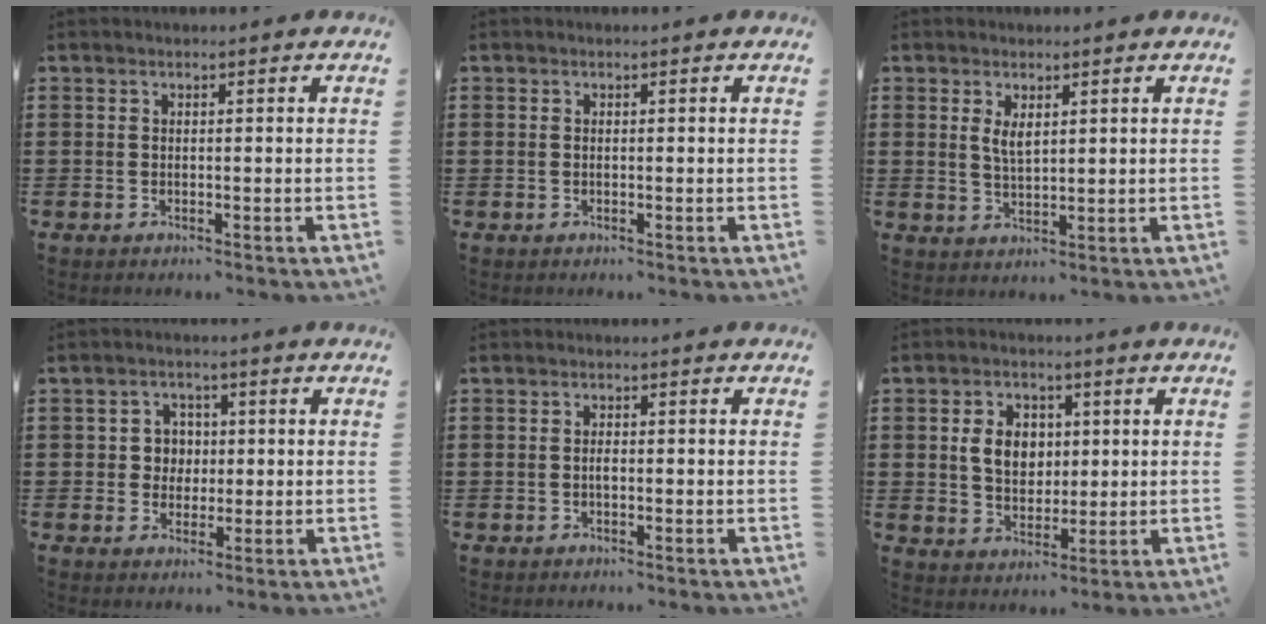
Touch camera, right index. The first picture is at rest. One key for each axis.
{"total": 0.0}
{"total": 2.9, "fx": 1.2, "fy": 1.2, "fz": 2.3, "tx": -0.049, "ty": 0.003, "tz": 0.020}
{"total": 3.8, "fx": 0.2, "fy": 3.5, "fz": 1.3, "tx": -0.039, "ty": 0.013, "tz": -0.001}
{"total": 0.9, "fx": -0.2, "fy": 0.3, "fz": 0.9, "tx": -0.018, "ty": -0.003, "tz": -0.004}
{"total": 6.2, "fx": 1.0, "fy": 4.7, "fz": 4.0, "tx": -0.092, "ty": 0.010, "tz": 0.012}